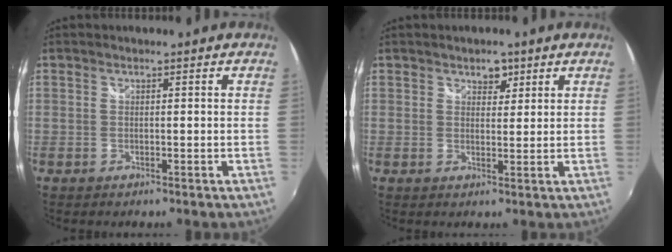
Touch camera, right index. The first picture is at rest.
{"total": 2.5, "force": [1.5, 1.6, 1.0], "torque": [-0.009, 0.007, 0.025]}